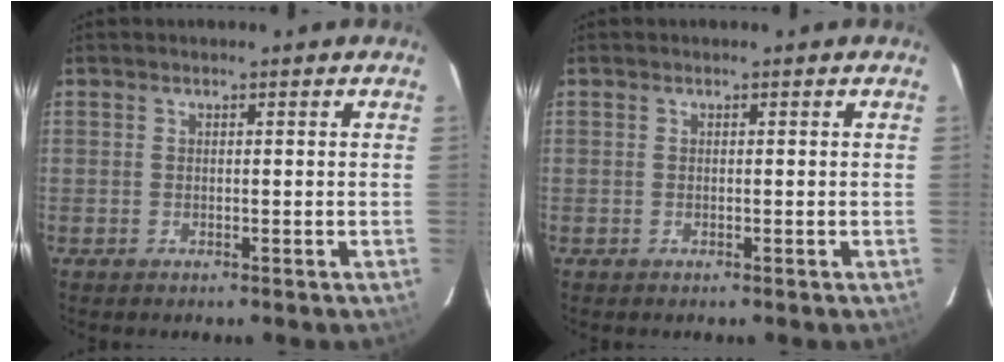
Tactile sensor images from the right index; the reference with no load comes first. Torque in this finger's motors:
{"motor_torque": [0.02, 0.02, 0.04, 0.00]}